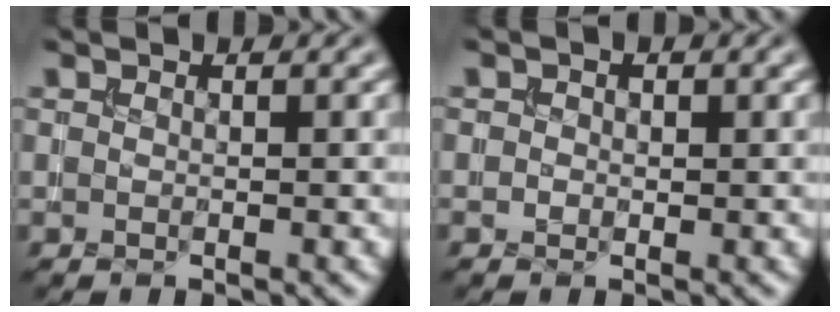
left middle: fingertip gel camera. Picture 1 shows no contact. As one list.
[{"total": 0.8, "force": [-0.2, 0.7, 0.3], "torque": [0.001, -0.005, -0.003]}]